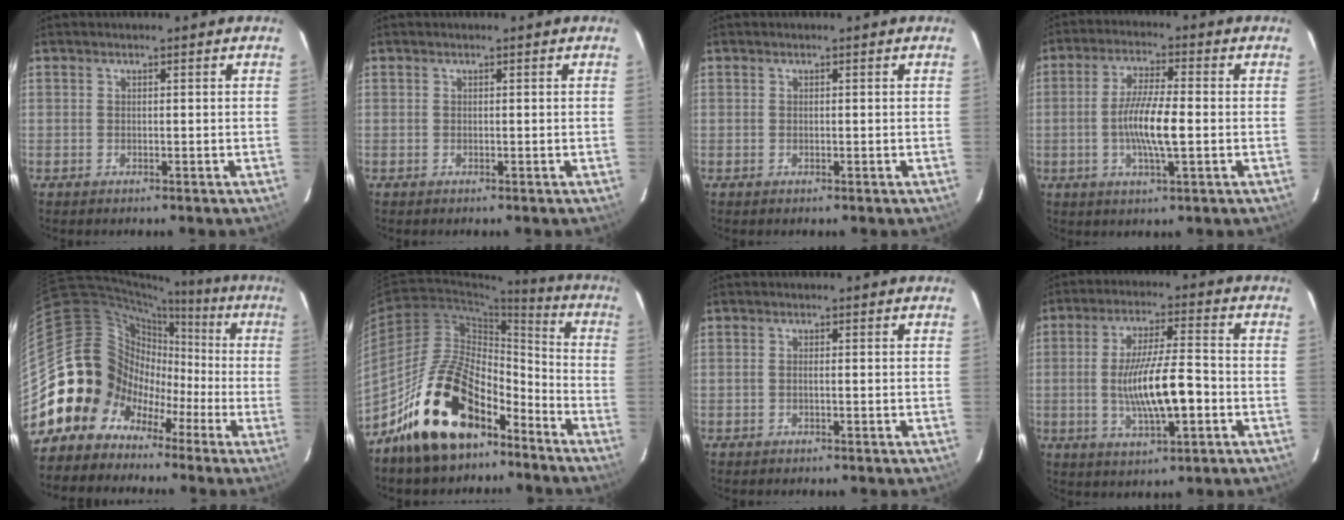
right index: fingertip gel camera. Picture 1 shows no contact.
{"total": 0.0}
{"total": 0.0}
{"total": 8.7, "force": [-1.4, 1.4, 8.4], "torque": [-0.162, -0.001, -0.028]}
{"total": 17.2, "force": [-6.9, 15.3, 3.5], "torque": [-0.097, 0.060, -0.121]}
{"total": 19.9, "force": [-13.3, 9.9, 10.9], "torque": [-0.198, 0.032, -0.217]}
{"total": 0.8, "force": [-0.2, 0.1, 0.7], "torque": [-0.015, 0.002, -0.004]}
{"total": 12.1, "force": [-2.5, 2.5, 11.5], "torque": [-0.212, -0.009, -0.037]}